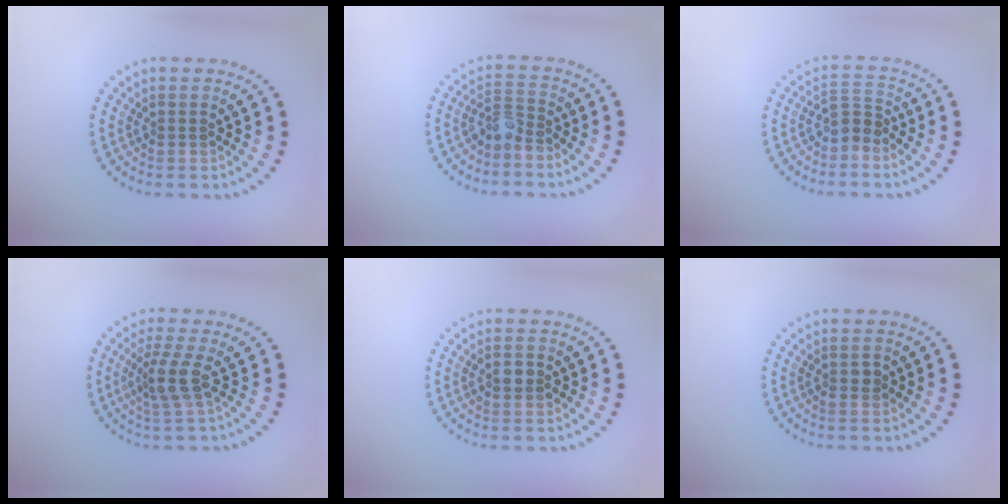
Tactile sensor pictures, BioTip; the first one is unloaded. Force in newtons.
{"total": 2.1, "press": 1.7, "slide": 1.3}
{"total": 2.2, "press": 1.7, "slide": 1.3}
{"total": 2.7, "press": 2.1, "slide": 1.8}
{"total": 2.1, "press": 2.1, "slide": 0.2}
{"total": 1.0, "press": 1.0, "slide": 0.2}